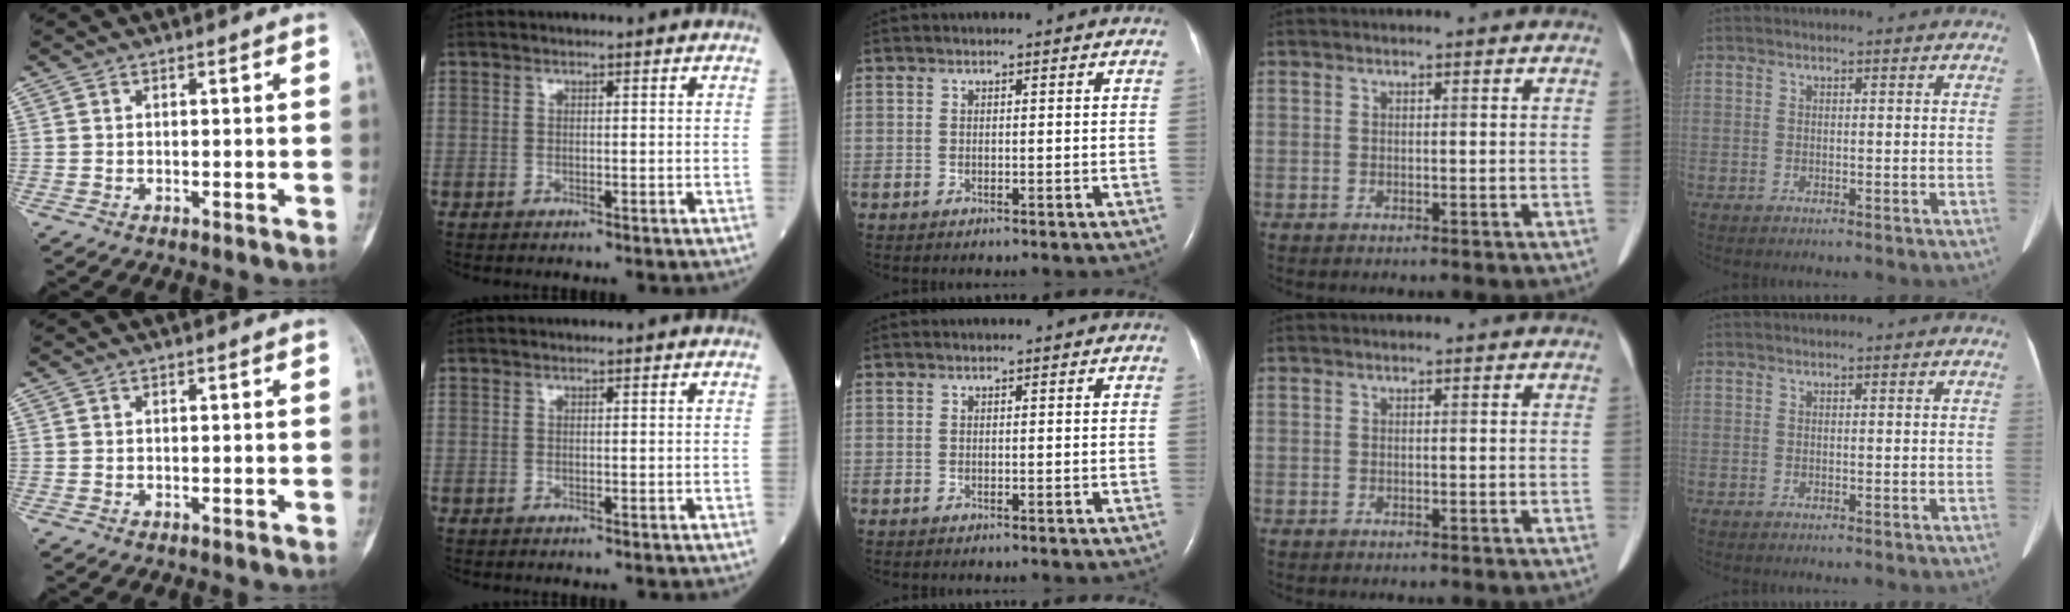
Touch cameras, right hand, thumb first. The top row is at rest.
{}